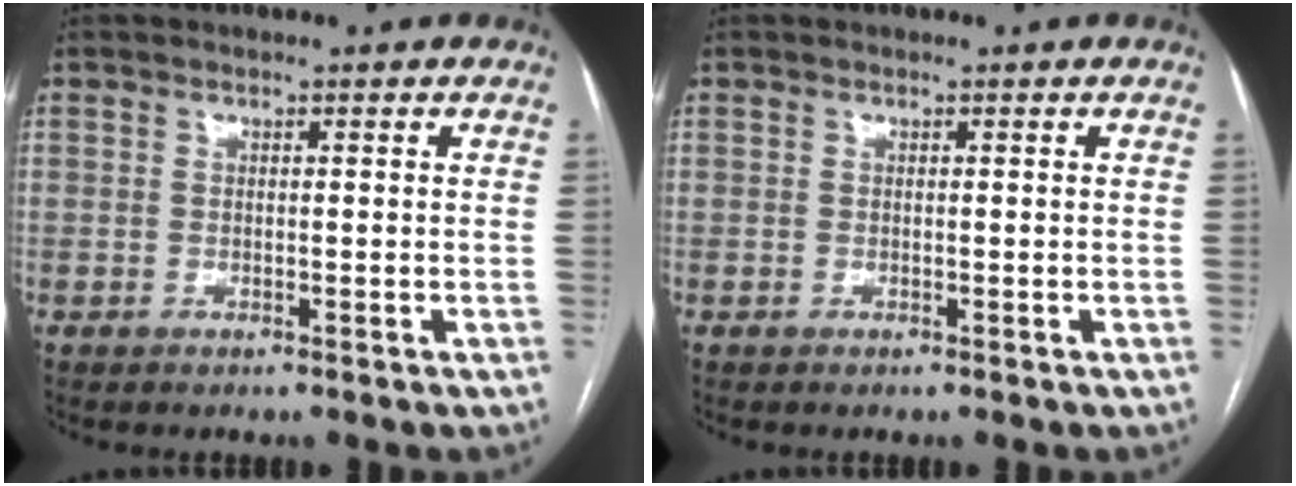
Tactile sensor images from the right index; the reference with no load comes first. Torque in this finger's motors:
{"motor_torque": [0.00, 0.00, 0.00, 0.00]}